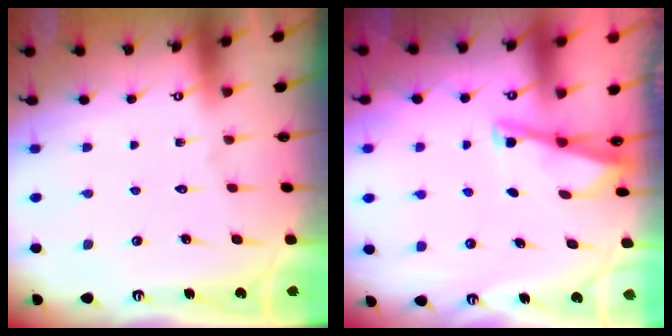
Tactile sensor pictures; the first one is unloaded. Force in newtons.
{"total": 2.9, "press": 2.9, "slide": 0.2}